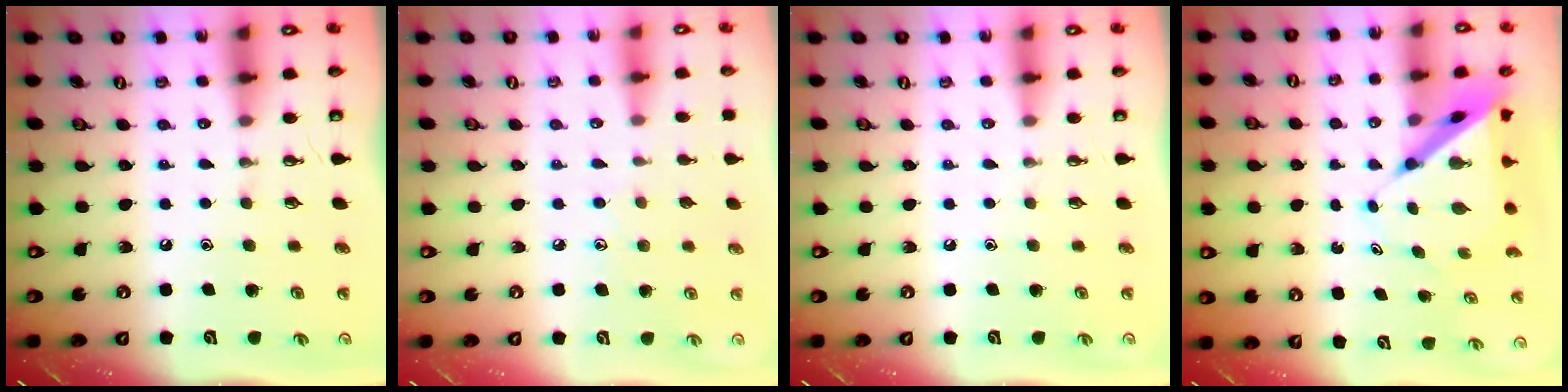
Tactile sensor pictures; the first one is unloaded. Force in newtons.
{"total": 5.5, "press": 5.5, "slide": 0.4}
{"total": 0.0}
{"total": 7.3, "press": 7.3, "slide": 0.6}